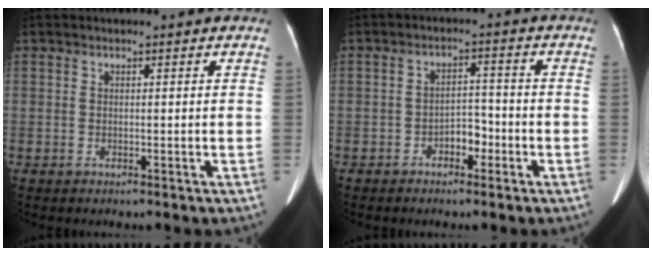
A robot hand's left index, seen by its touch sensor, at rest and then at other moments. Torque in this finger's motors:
{"motor_torque": [-0.01, 0.00, 0.00, 0.00]}